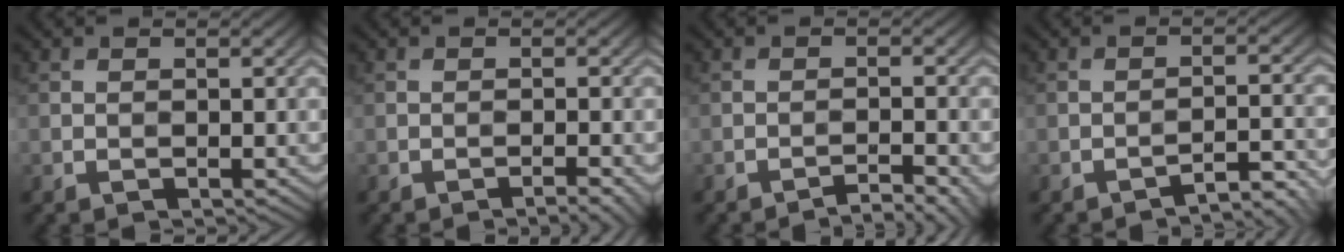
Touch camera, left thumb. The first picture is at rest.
{"total": 2.0, "force": [-1.3, 0.2, 1.5], "torque": [-0.020, 0.005, -0.021]}
{"total": 4.2, "force": [-3.3, 0.5, 2.6], "torque": [-0.042, 0.014, -0.055]}
{"total": 4.0, "force": [-3.5, 0.4, 1.9], "torque": [-0.019, 0.018, -0.051]}